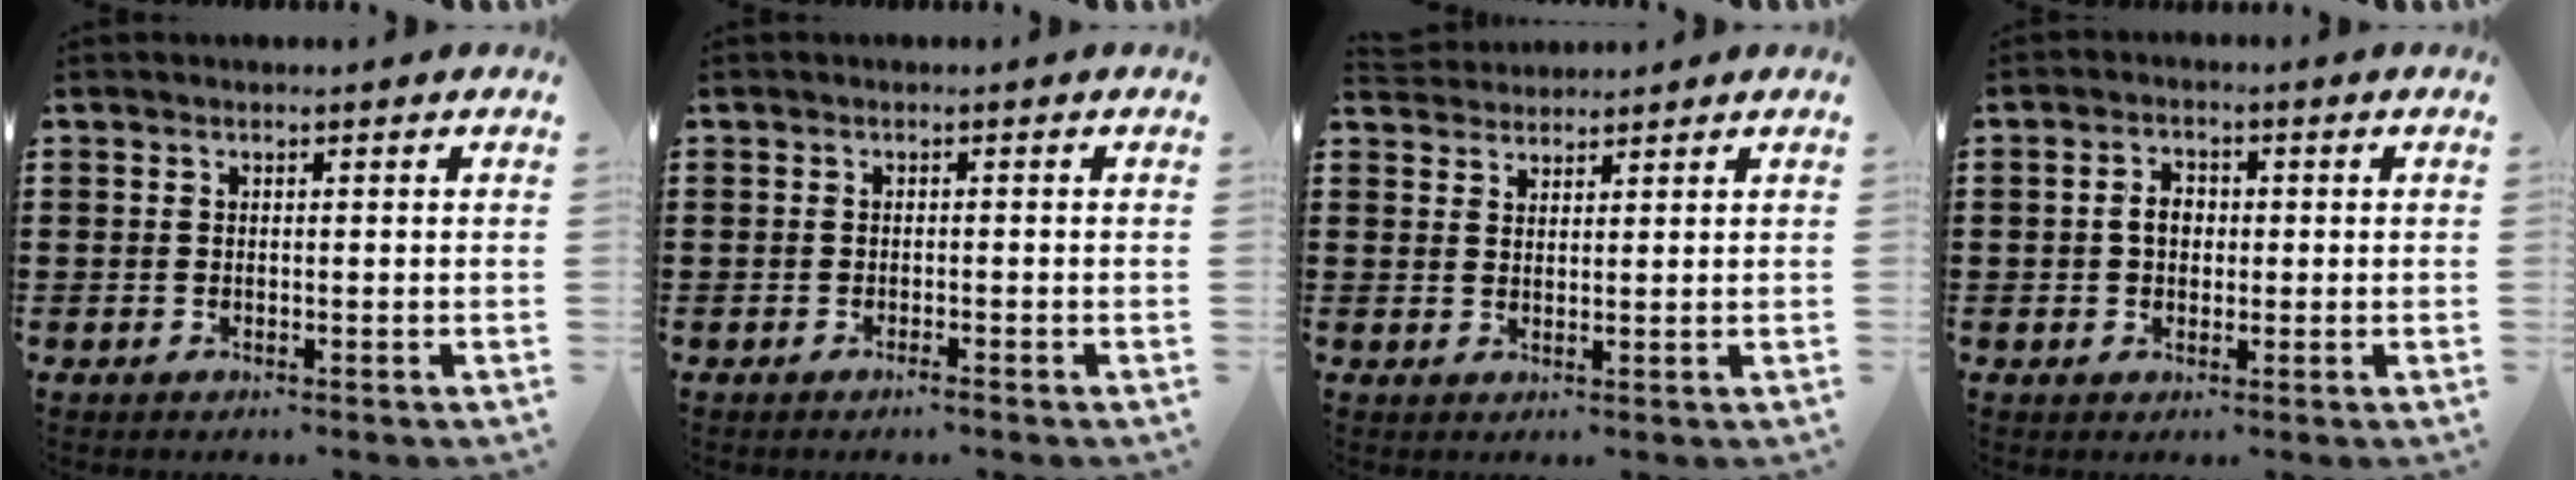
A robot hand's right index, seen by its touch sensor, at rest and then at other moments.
{"total": 0.9, "force": [-0.7, -0.1, 0.5], "torque": [-0.009, -0.004, -0.013]}
{"total": 2.3, "force": [2.2, 0.2, -0.5], "torque": [0.004, 0.000, 0.044]}
{"total": 2.8, "force": [0.0, 1.9, 2.1], "torque": [-0.044, 0.008, -0.001]}